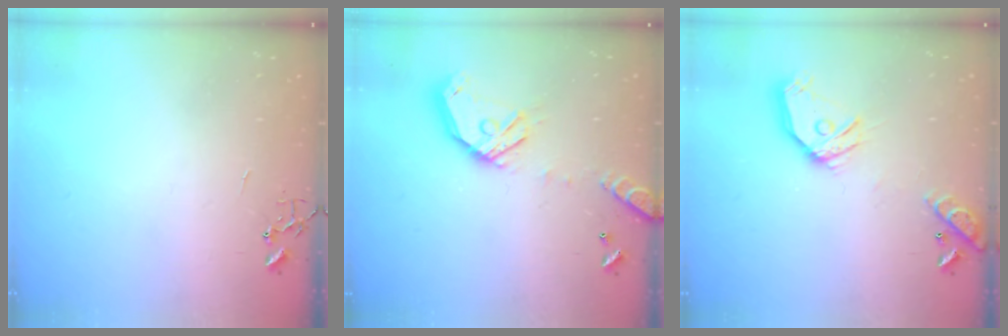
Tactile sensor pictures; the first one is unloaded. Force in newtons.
{"total": 16.2, "press": 16.0, "slide": 2.7}
{"total": 16.2, "press": 16.0, "slide": 2.5}